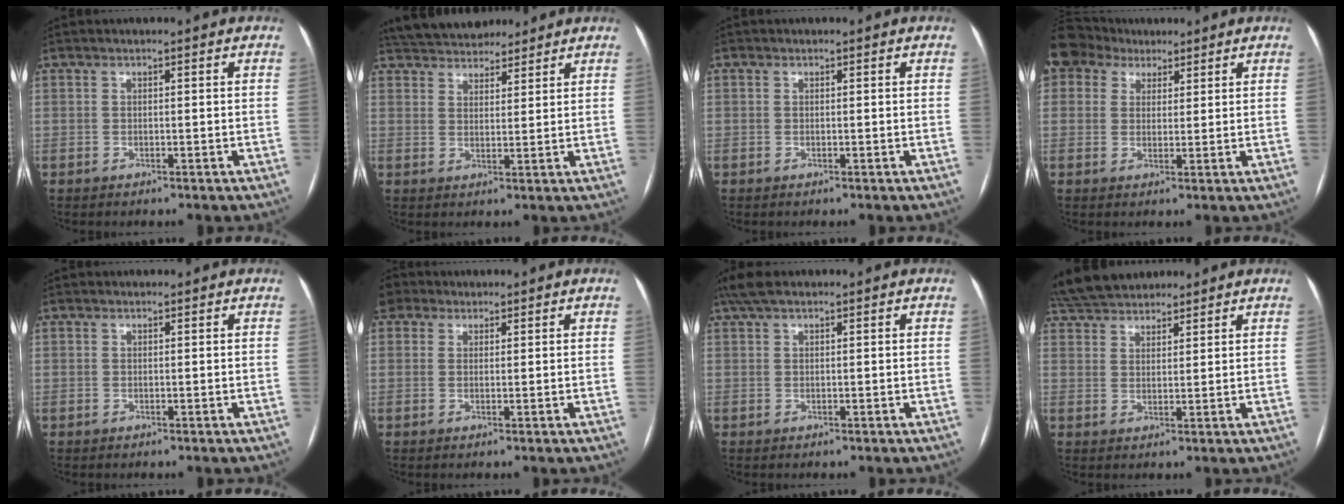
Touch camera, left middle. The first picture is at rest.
{"total": 11.6, "force": [10.5, 3.8, 3.2], "torque": [-0.052, 0.027, 0.166]}
{"total": 1.3, "force": [-0.6, -0.9, -0.8], "torque": [0.014, -0.008, -0.009]}
{"total": 7.6, "force": [5.4, 5.2, 1.3], "torque": [-0.036, 0.037, 0.104]}
{"total": 0.5, "force": [0.4, 0.3, -0.1], "torque": [0.000, 0.008, 0.007]}
{"total": 2.4, "force": [2.0, 1.3, -0.1], "torque": [-0.008, 0.016, 0.040]}
{"total": 3.8, "force": [2.9, 1.1, 2.3], "torque": [-0.050, 0.028, 0.057]}
{"total": 9.1, "force": [8.4, 2.7, 2.3], "torque": [-0.043, 0.036, 0.150]}